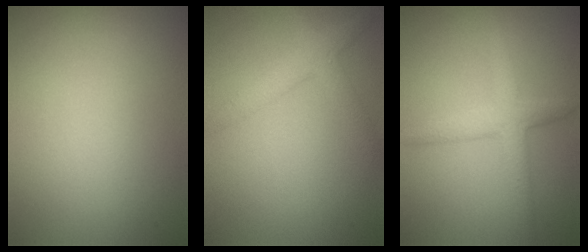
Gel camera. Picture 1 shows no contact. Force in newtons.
{"total": 2.4, "press": 2.4, "slide": 0.2}
{"total": 2.9, "press": 2.9, "slide": 0.2}